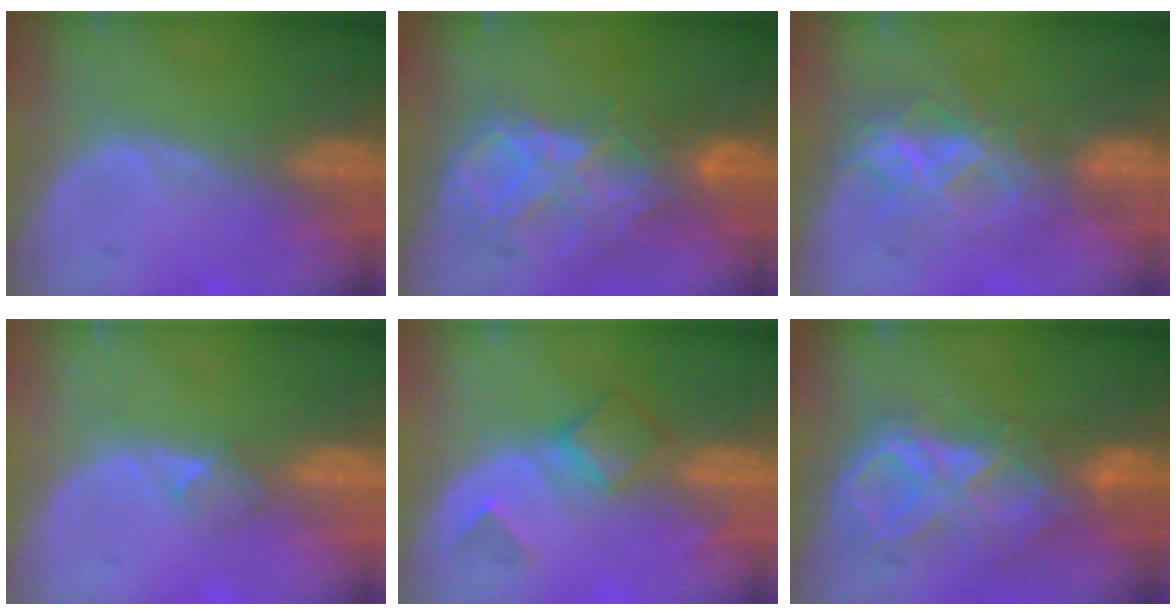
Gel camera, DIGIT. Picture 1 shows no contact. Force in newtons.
{"total": 9.2, "press": 7.9, "slide": 4.8}
{"total": 7.2, "press": 6.1, "slide": 3.8}
{"total": 2.0, "press": 1.6, "slide": 1.1}
{"total": 4.9, "press": 4.4, "slide": 2.1}
{"total": 9.6, "press": 8.2, "slide": 5.0}